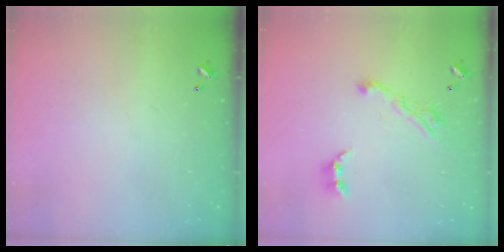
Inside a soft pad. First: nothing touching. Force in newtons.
{"total": 9.2, "press": 9.1, "slide": 1.1}